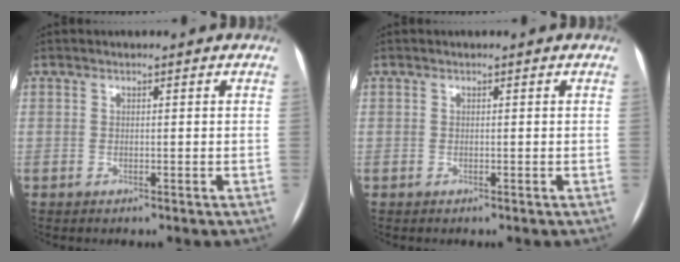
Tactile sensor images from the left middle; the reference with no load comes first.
{"total": 0.0}